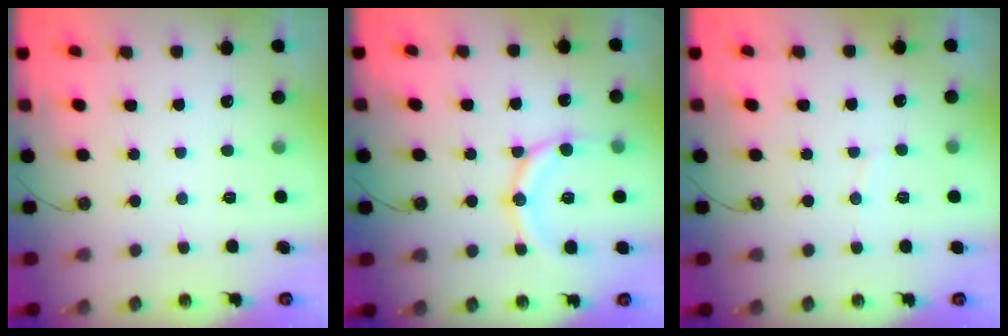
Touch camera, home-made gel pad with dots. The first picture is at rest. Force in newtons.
{"total": 14.1, "press": 13.8, "slide": 2.9}
{"total": 2.5, "press": 2.5, "slide": 0.2}